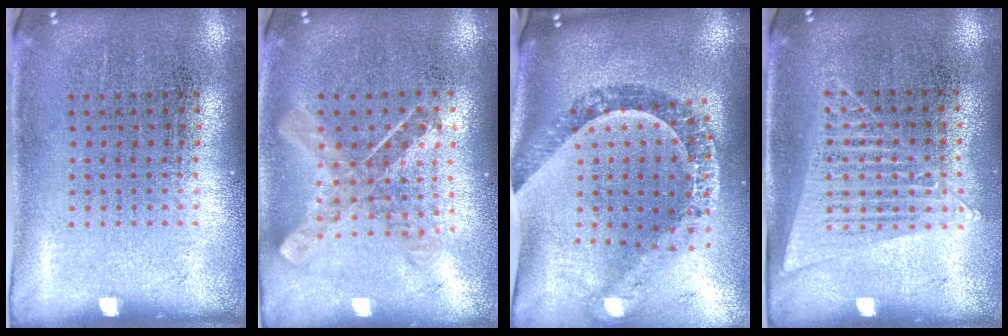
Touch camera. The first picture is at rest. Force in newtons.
{"total": 0.9, "press": 0.9, "slide": 0.2}
{"total": 1.8, "press": 1.6, "slide": 0.8}
{"total": 1.4, "press": 1.3, "slide": 0.4}